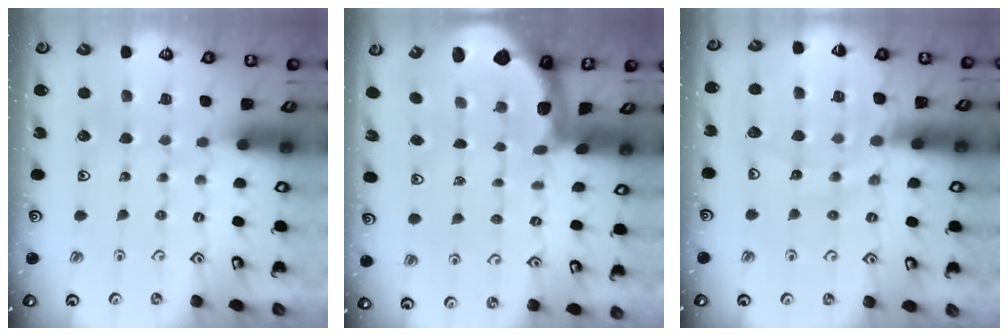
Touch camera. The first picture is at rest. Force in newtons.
{"total": 1.9, "press": 1.9, "slide": 0.4}
{"total": 12.4, "press": 12.3, "slide": 1.7}